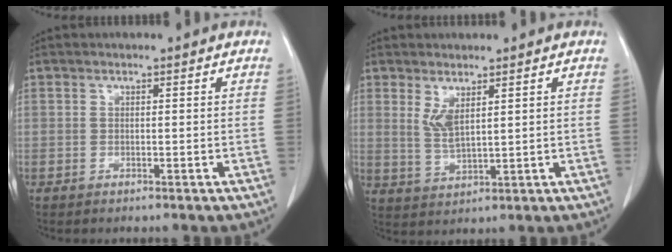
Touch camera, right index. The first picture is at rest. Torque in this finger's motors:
{"motor_torque": [0.09, 0.09, 0.22, 0.05]}